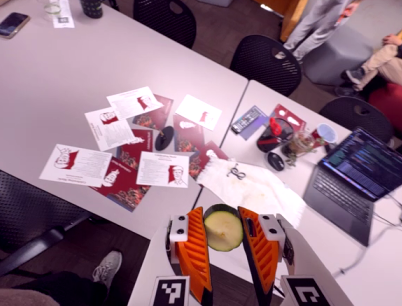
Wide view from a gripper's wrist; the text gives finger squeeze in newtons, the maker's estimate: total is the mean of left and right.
{"total": 11.9, "left": 11.7, "right": 12.0}